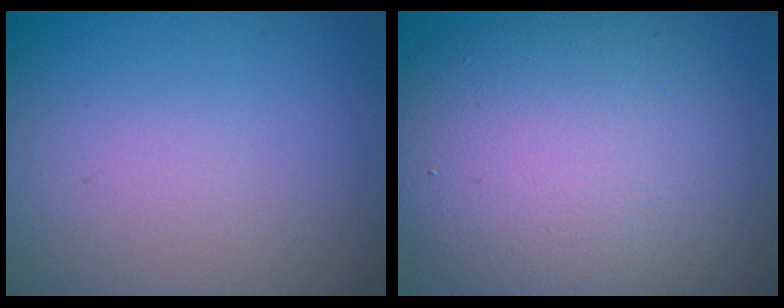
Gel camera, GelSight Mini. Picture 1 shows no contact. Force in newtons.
{"total": 9.6, "press": 9.6, "slide": 0.2}